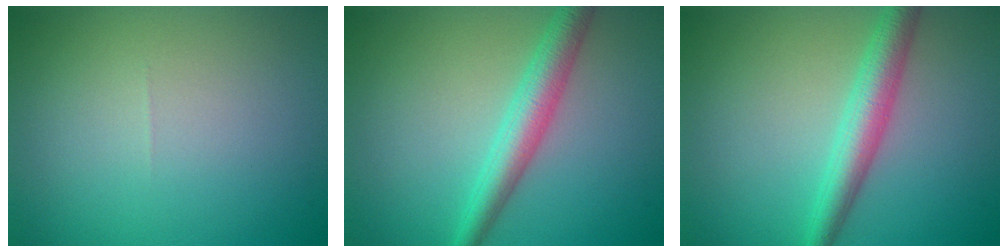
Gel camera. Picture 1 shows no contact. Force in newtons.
{"total": 3.8, "press": 3.8, "slide": 0.1}
{"total": 3.9, "press": 3.9, "slide": 0.1}